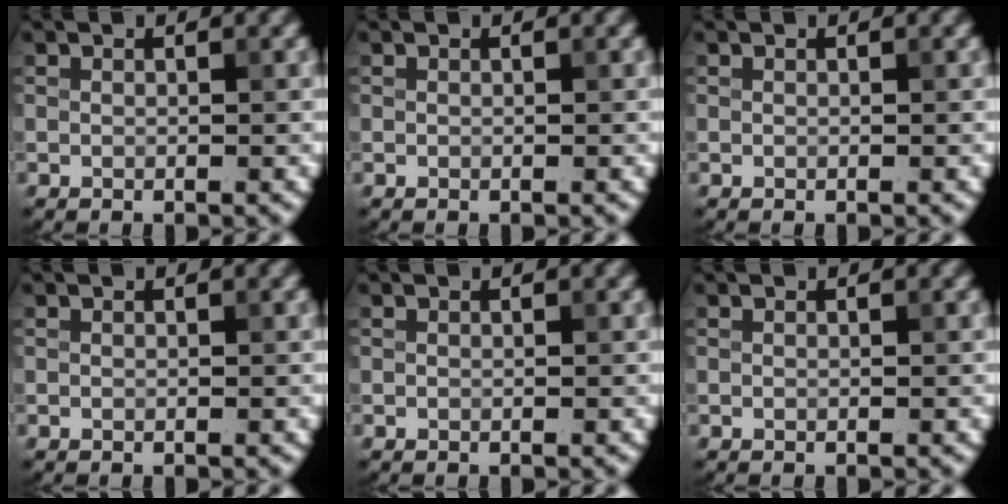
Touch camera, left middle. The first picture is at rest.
{"total": 0.0}
{"total": 0.0}
{"total": 0.0}
{"total": 0.0}
{"total": 0.0}